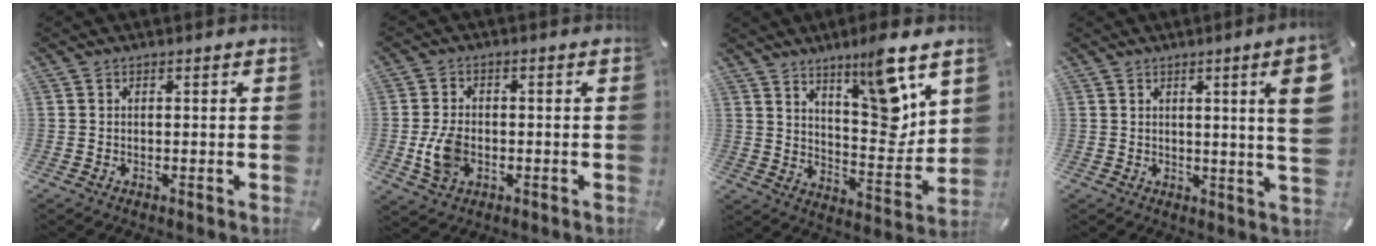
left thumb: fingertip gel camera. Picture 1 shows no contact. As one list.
[{"total": 7.1, "force": [-1.4, 5.0, 4.8], "torque": [-0.104, -0.002, -0.026]}, {"total": 13.4, "force": [9.2, 3.7, 9.0], "torque": [-0.115, -0.080, 0.151]}, {"total": 10.2, "force": [3.1, -0.1, 9.7], "torque": [-0.138, -0.023, 0.043]}]